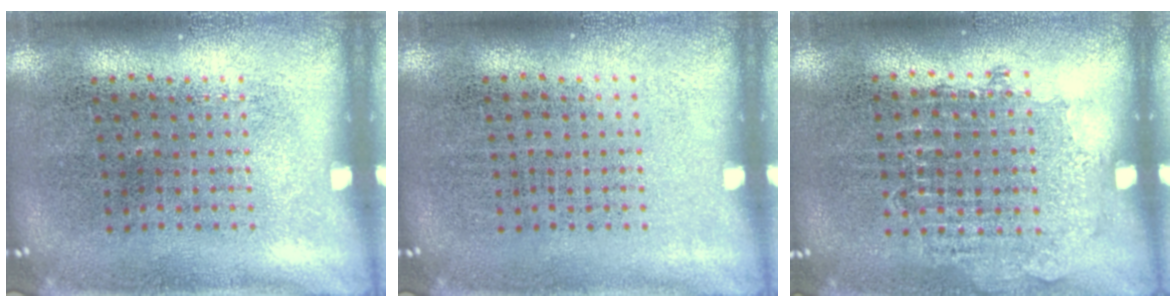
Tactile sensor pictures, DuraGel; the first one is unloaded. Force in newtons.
{"total": 0.0}
{"total": 0.7, "press": 0.7, "slide": 0.2}